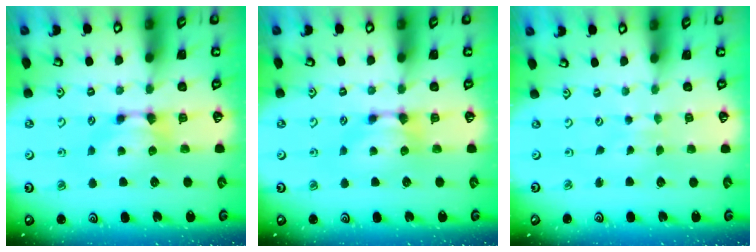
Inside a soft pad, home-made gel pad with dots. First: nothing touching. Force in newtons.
{"total": 0.0}
{"total": 4.5, "press": 4.5, "slide": 0.3}